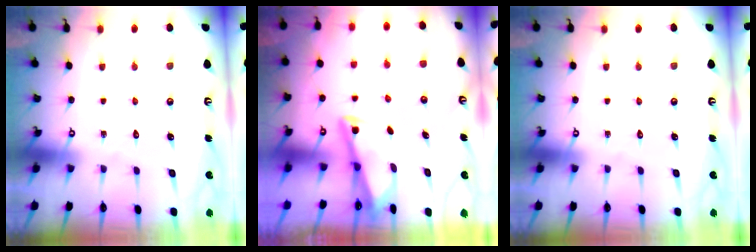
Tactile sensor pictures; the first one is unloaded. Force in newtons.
{"total": 2.9, "press": 2.9, "slide": 0.4}
{"total": 0.0}